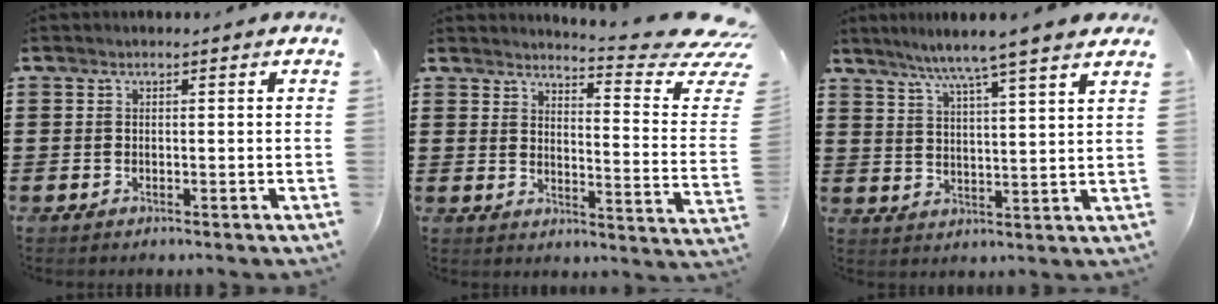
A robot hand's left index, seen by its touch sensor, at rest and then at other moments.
{"total": 6.6, "force": [5.6, -0.2, 3.4], "torque": [-0.052, -0.060, 0.086]}
{"total": 6.2, "force": [5.1, -1.1, 3.2], "torque": [-0.080, -0.026, 0.085]}